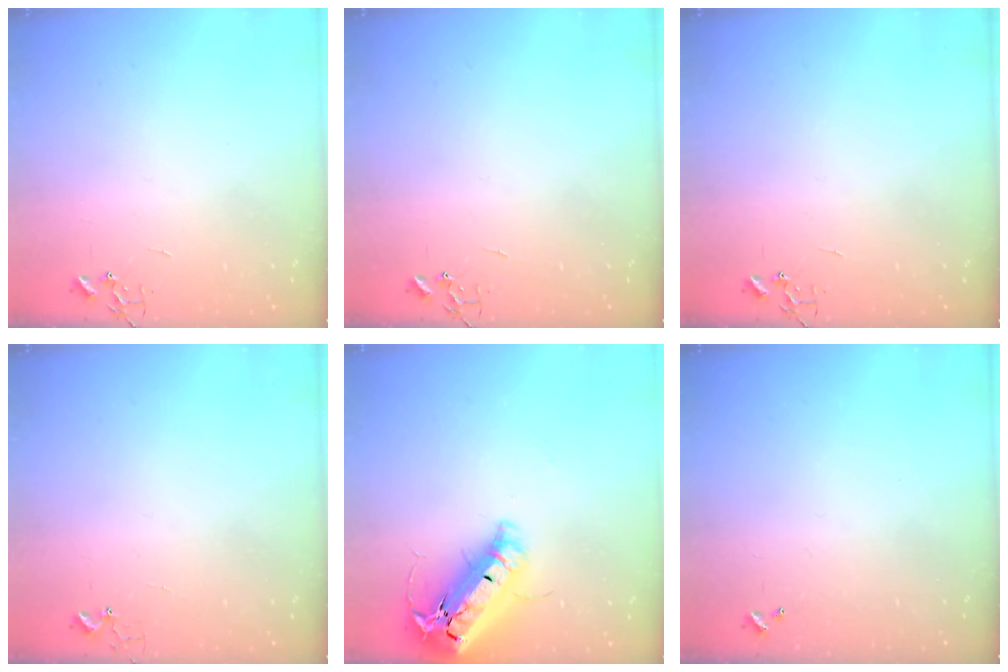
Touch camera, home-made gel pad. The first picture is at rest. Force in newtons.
{"total": 0.0}
{"total": 0.0}
{"total": 2.7, "press": 2.7, "slide": 0.3}
{"total": 25.0, "press": 24.5, "slide": 4.9}
{"total": 0.0}